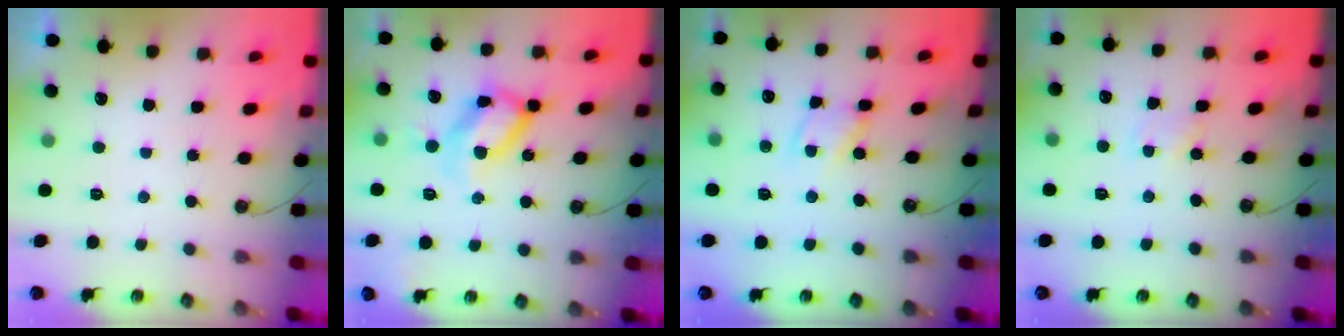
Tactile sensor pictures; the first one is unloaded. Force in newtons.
{"total": 16.0, "press": 15.9, "slide": 1.0}
{"total": 2.8, "press": 2.8, "slide": 0.2}
{"total": 2.0, "press": 2.0, "slide": 0.2}